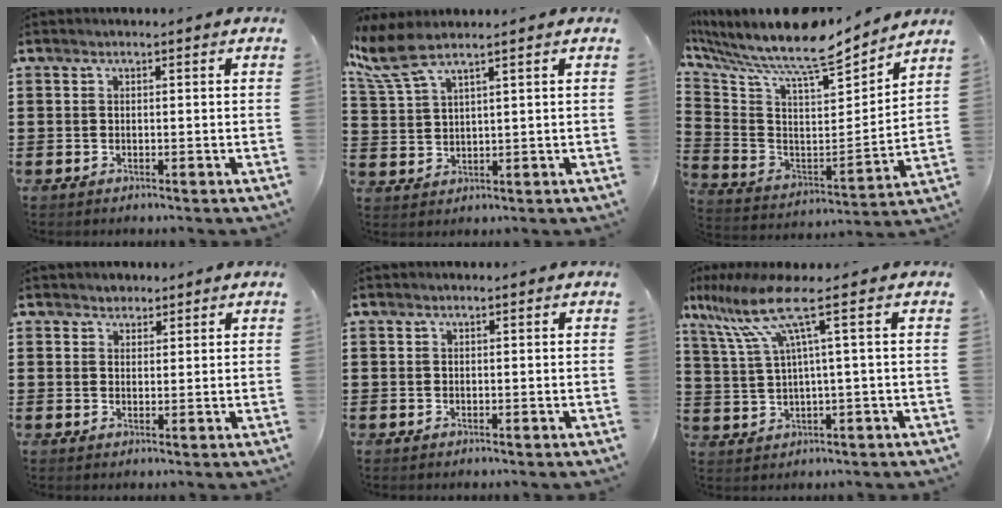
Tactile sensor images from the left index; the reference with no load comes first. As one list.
[{"total": 5.8, "force": [4.1, 1.0, 3.9], "torque": [-0.105, -0.014, 0.069]}, {"total": 8.8, "force": [7.7, 1.5, 4.0], "torque": [-0.102, -0.075, 0.121]}, {"total": 1.8, "force": [1.5, 0.9, -0.2], "torque": [-0.001, 0.006, 0.029]}, {"total": 0.0}, {"total": 9.3, "force": [3.9, 0.7, 8.4], "torque": [-0.201, -0.018, 0.056]}]